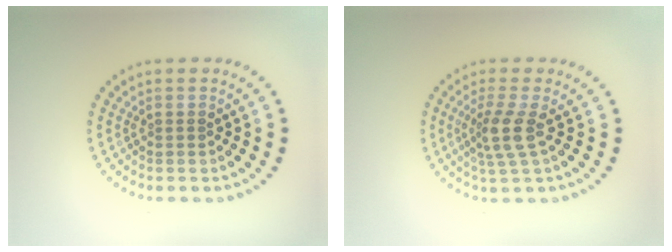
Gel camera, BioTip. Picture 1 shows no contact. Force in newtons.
{"total": 2.9, "press": 2.3, "slide": 1.8}